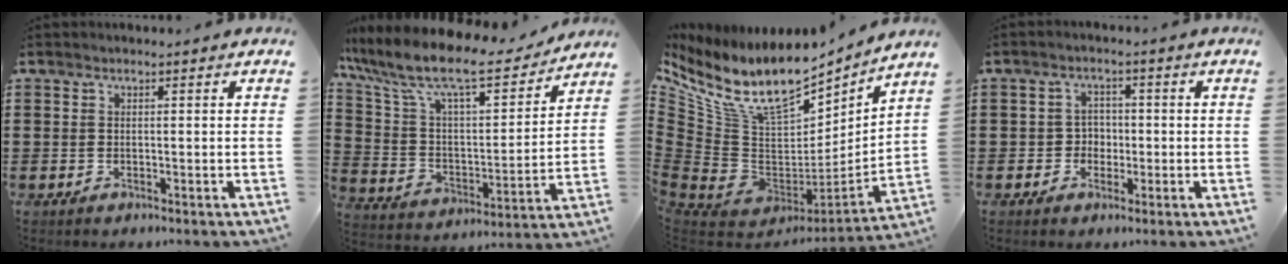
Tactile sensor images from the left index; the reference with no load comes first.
{"total": 11.5, "force": [9.5, 1.9, 6.1], "torque": [-0.160, -0.062, 0.161]}
{"total": 15.6, "force": [10.6, 7.3, 8.8], "torque": [-0.207, -0.073, 0.188]}
{"total": 3.0, "force": [-0.7, 2.7, 1.2], "torque": [-0.033, 0.006, -0.018]}